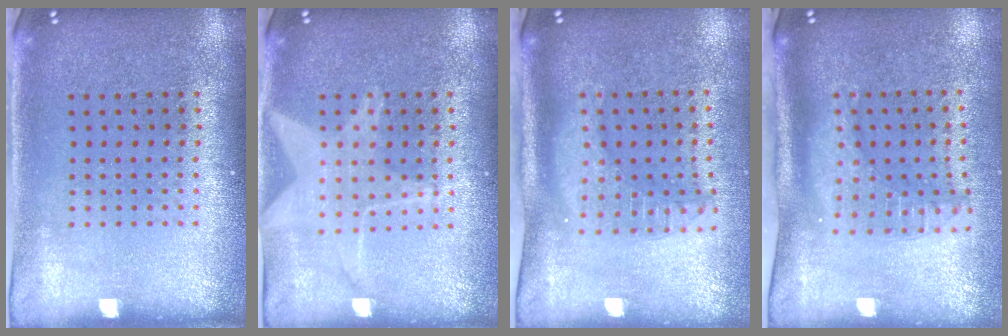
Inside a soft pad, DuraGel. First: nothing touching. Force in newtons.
{"total": 1.5, "press": 1.5, "slide": 0.2}
{"total": 1.9, "press": 1.6, "slide": 1.1}
{"total": 2.1, "press": 1.6, "slide": 1.5}